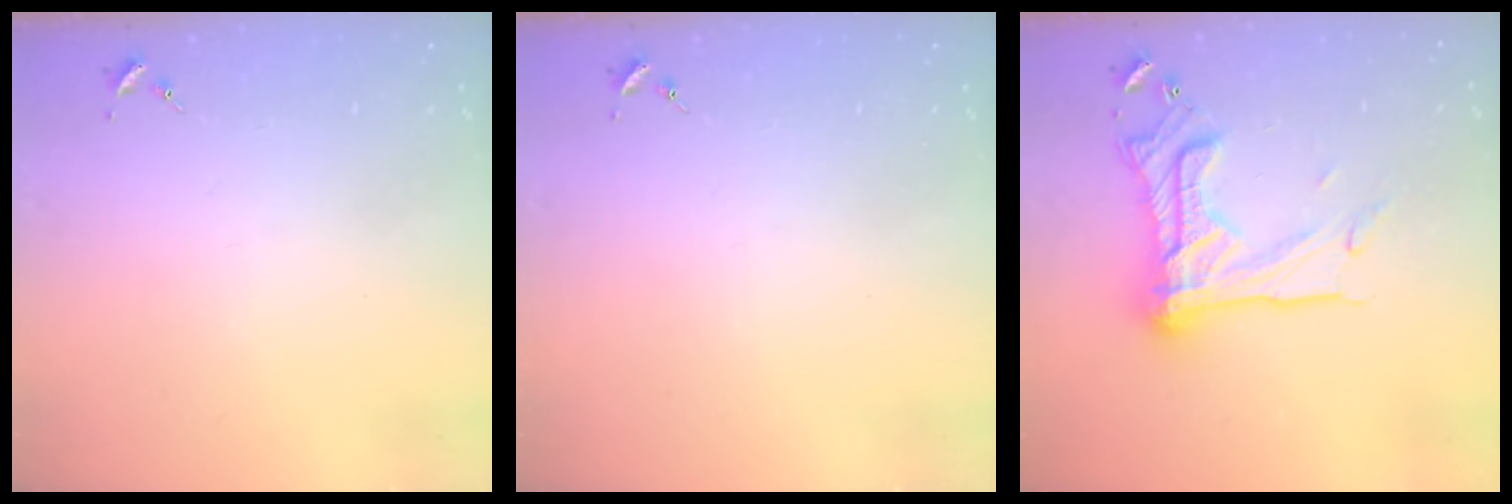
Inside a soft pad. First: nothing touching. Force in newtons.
{"total": 0.0}
{"total": 21.7, "press": 21.7, "slide": 1.1}